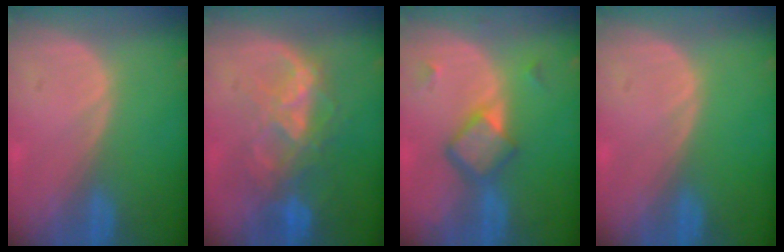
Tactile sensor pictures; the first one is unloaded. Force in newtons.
{"total": 8.3, "press": 7.4, "slide": 3.8}
{"total": 5.9, "press": 5.1, "slide": 2.9}
{"total": 0.0}